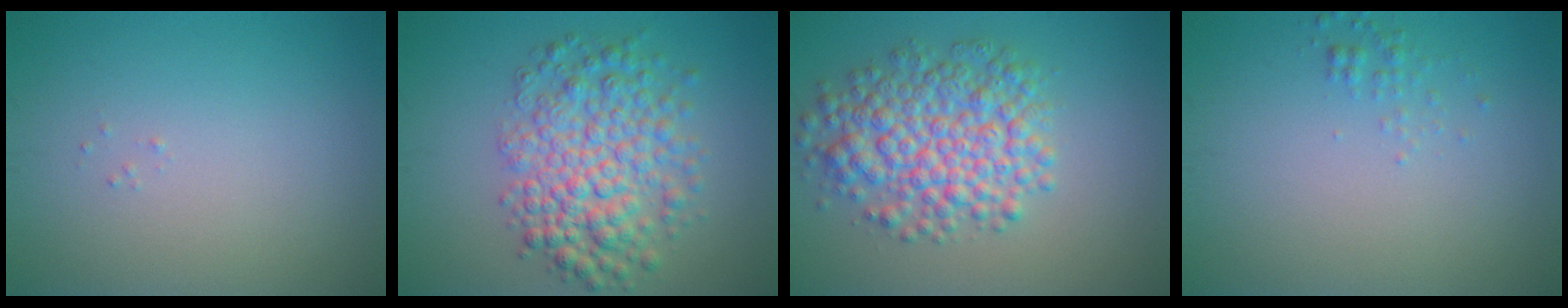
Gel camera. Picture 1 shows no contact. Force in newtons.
{"total": 6.5, "press": 6.5, "slide": 0.2}
{"total": 6.8, "press": 6.8, "slide": 0.2}
{"total": 0.9, "press": 0.9, "slide": 0.0}